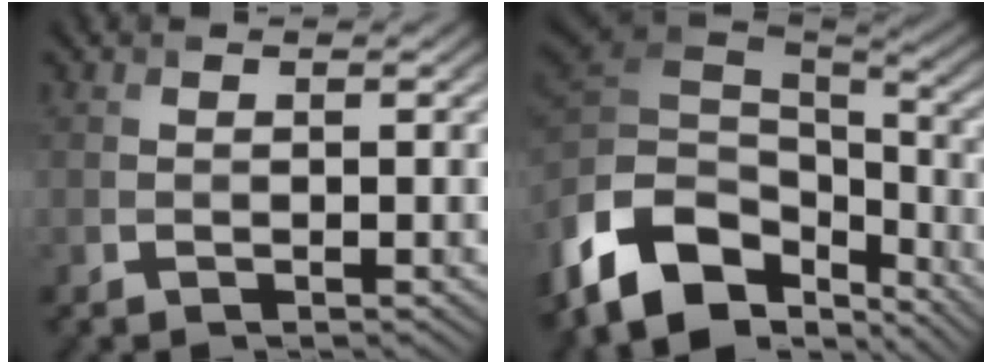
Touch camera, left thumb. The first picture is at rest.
{"total": 14.1, "force": [-6.4, 8.6, 9.1], "torque": [-0.231, -0.029, -0.098]}